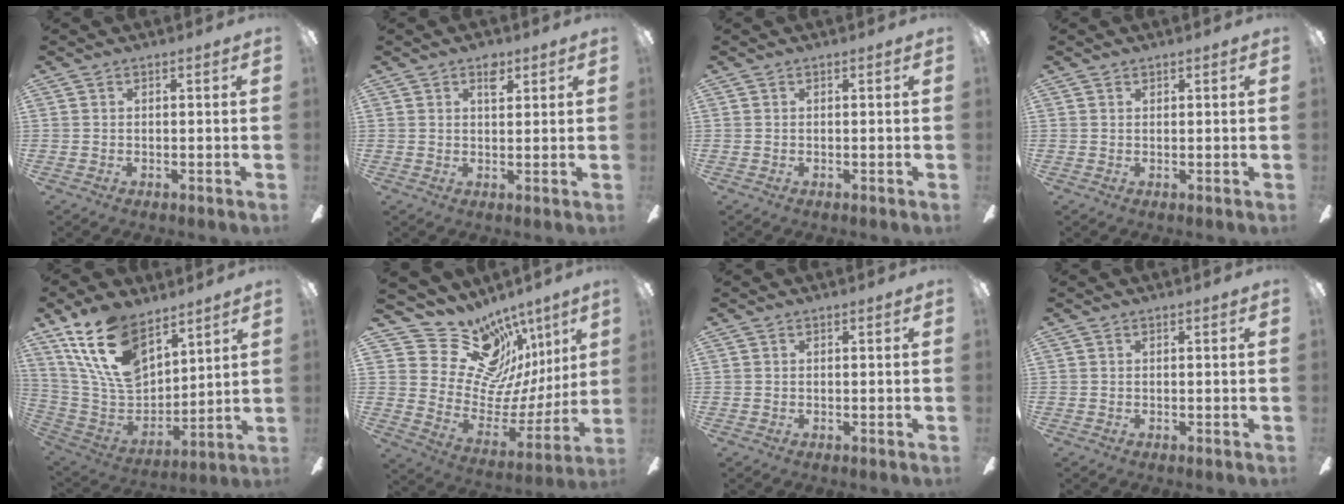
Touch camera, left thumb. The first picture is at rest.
{"total": 4.1, "force": [2.5, 2.2, 2.3], "torque": [-0.018, -0.010, 0.039]}
{"total": 0.0}
{"total": 0.6, "force": [0.5, 0.3, 0.2], "torque": [-0.004, 0.000, 0.010]}
{"total": 20.1, "force": [12.4, 10.6, 11.8], "torque": [-0.248, -0.057, 0.227]}
{"total": 20.2, "force": [13.9, 12.6, 7.5], "torque": [-0.123, -0.108, 0.270]}
{"total": 0.0}
{"total": 0.0}